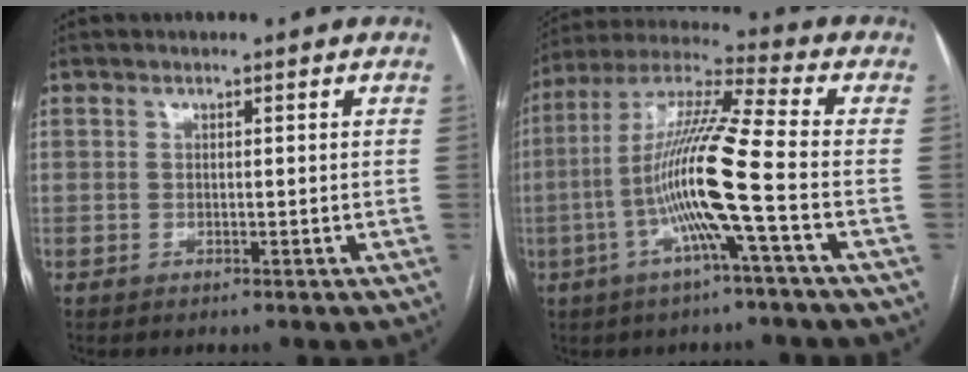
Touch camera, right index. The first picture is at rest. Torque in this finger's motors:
{"motor_torque": [2.14, 0.00, 1.05, 0.21]}